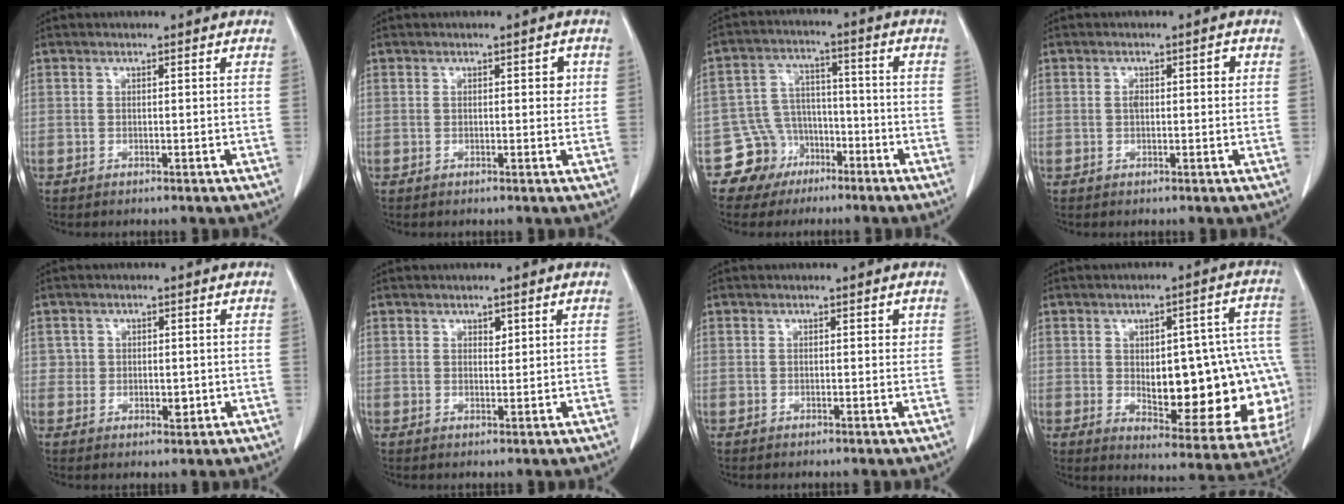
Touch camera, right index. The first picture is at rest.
{"total": 1.7, "force": [0.4, 0.9, 1.5], "torque": [-0.015, 0.008, 0.004]}
{"total": 7.0, "force": [-3.8, 5.9, 0.0], "torque": [0.015, 0.018, -0.059]}
{"total": 2.2, "force": [0.3, 1.0, 2.0], "torque": [-0.032, 0.013, 0.005]}
{"total": 2.7, "force": [0.0, 2.3, 1.3], "torque": [-0.009, 0.002, 0.001]}
{"total": 1.3, "force": [1.0, 0.3, 0.8], "torque": [-0.016, -0.006, 0.018]}
{"total": 1.0, "force": [0.3, 0.6, 0.7], "torque": [-0.006, 0.004, 0.004]}
{"total": 23.0, "force": [-2.3, 8.2, 21.3], "torque": [-0.190, 0.028, 0.002]}